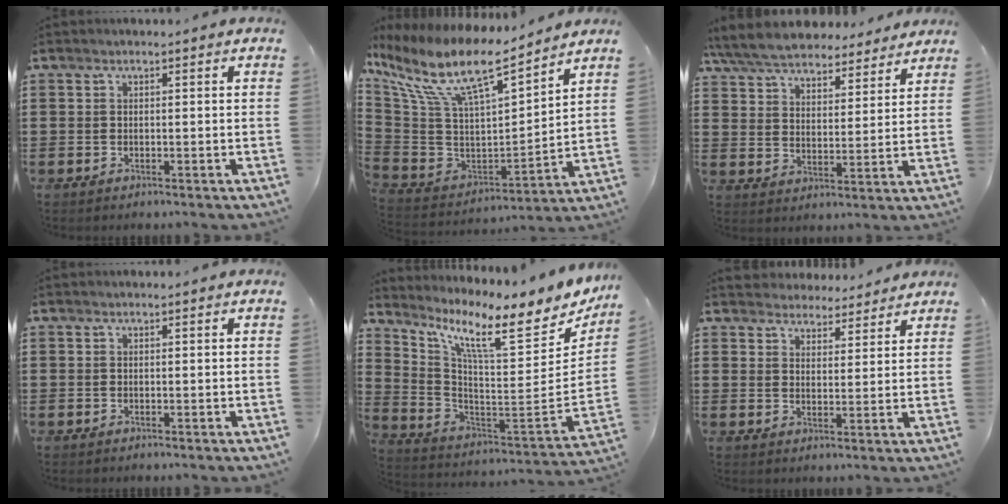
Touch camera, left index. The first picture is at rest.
{"total": 13.7, "force": [9.1, 3.6, 9.6], "torque": [-0.220, -0.054, 0.155]}
{"total": 7.0, "force": [6.7, 1.2, 1.9], "torque": [-0.068, -0.032, 0.119]}
{"total": 0.0}
{"total": 11.3, "force": [7.4, 1.5, 8.4], "torque": [-0.185, -0.054, 0.116]}
{"total": 4.0, "force": [3.9, 1.0, -0.2], "torque": [-0.012, -0.014, 0.072]}